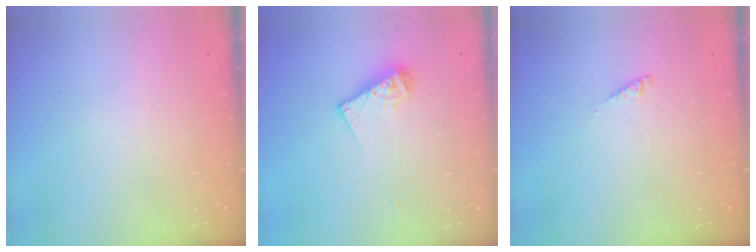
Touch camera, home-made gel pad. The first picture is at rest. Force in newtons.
{"total": 7.9, "press": 7.9, "slide": 0.5}
{"total": 1.4, "press": 1.4, "slide": 0.2}